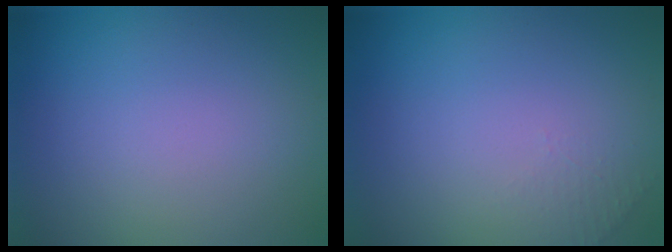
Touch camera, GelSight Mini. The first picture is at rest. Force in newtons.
{"total": 1.0, "press": 0.9, "slide": 0.3}